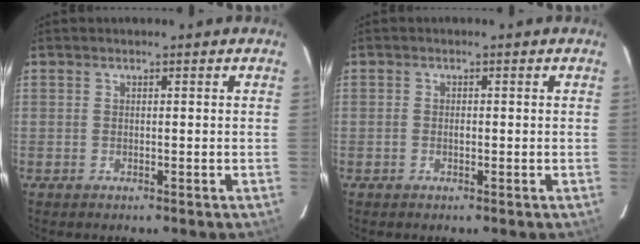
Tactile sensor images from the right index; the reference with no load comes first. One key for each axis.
{"total": 0.7, "fx": -0.2, "fy": 0.5, "fz": 0.5, "tx": -0.008, "ty": 0.002, "tz": -0.005}